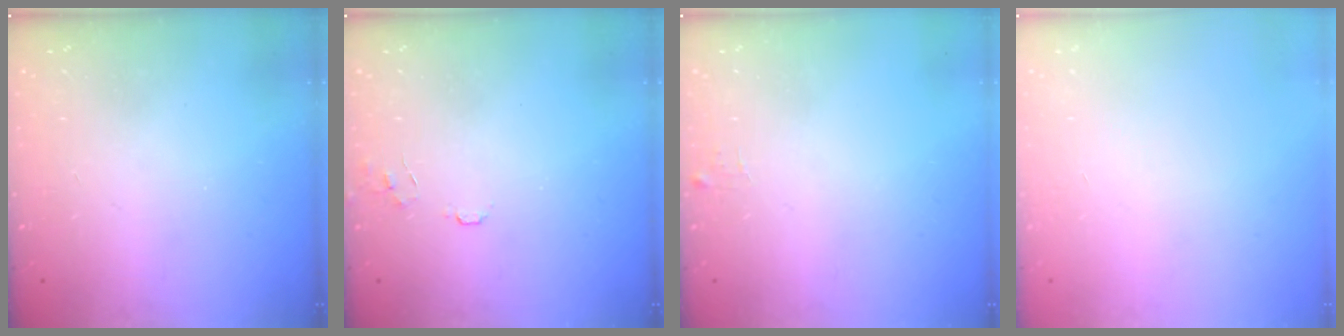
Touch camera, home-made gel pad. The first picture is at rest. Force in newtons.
{"total": 5.7, "press": 5.7, "slide": 0.5}
{"total": 4.0, "press": 4.0, "slide": 0.4}
{"total": 0.0}